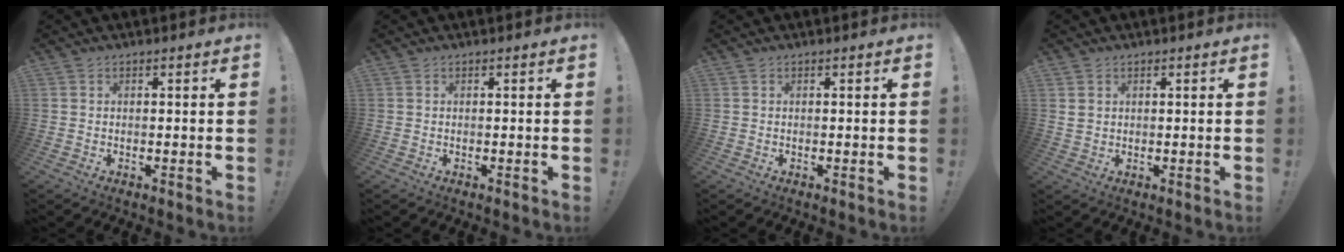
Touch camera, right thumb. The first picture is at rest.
{"total": 0.0}
{"total": 0.0}
{"total": 2.5, "force": [1.2, 1.9, 1.1], "torque": [-0.017, 0.000, 0.024]}